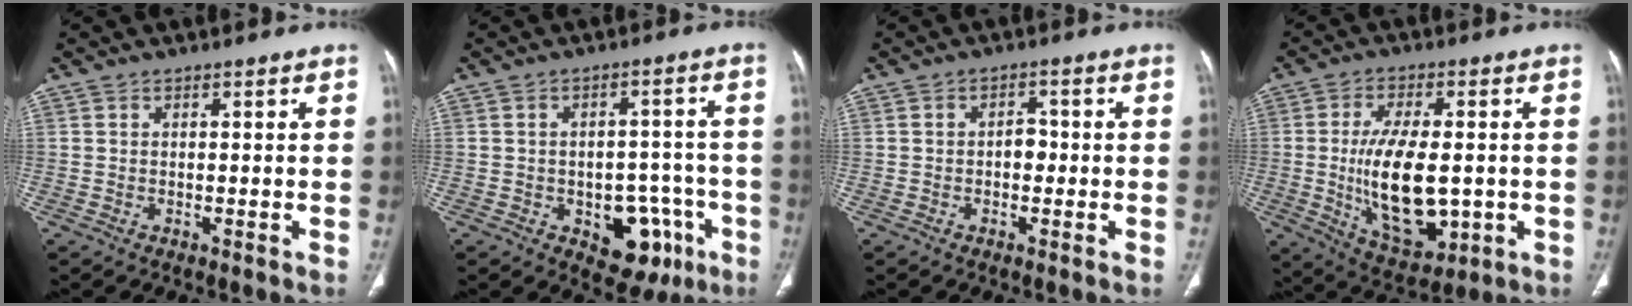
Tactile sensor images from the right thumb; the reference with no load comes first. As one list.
[{"total": 11.2, "force": [-4.7, 7.1, 7.3], "torque": [-0.052, 0.035, -0.050]}, {"total": 2.6, "force": [-0.4, 1.8, 1.7], "torque": [-0.010, 0.010, -0.012]}, {"total": 15.9, "force": [-1.5, 7.8, 13.7], "torque": [-0.226, -0.013, -0.011]}]